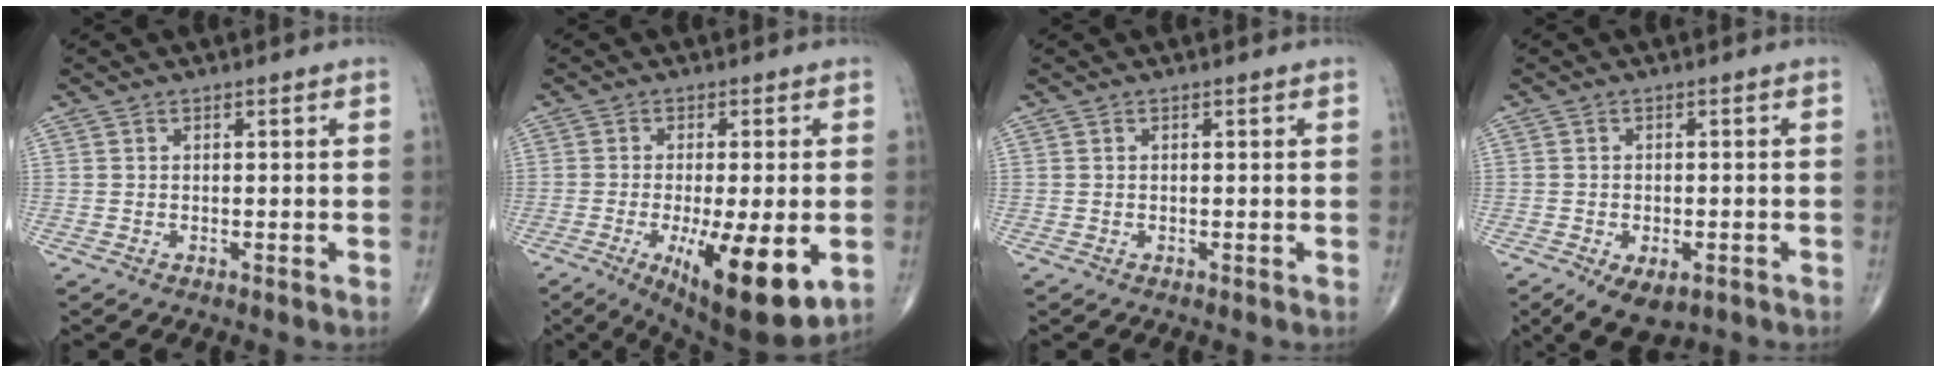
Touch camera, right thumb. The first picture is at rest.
{"total": 15.3, "force": [-4.4, 4.4, 14.0], "torque": [-0.199, -0.021, -0.051]}
{"total": 0.0}
{"total": 7.3, "force": [-3.9, 3.9, 4.8], "torque": [-0.071, 0.005, -0.054]}